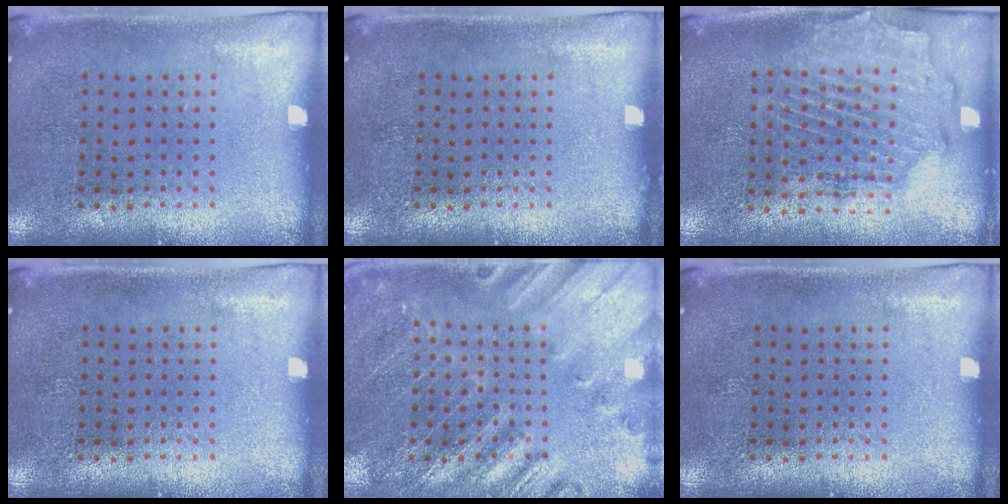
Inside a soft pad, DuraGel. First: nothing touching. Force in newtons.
{"total": 0.0}
{"total": 1.8, "press": 1.6, "slide": 0.9}
{"total": 0.0}
{"total": 2.5, "press": 2.5, "slide": 0.2}
{"total": 0.0}